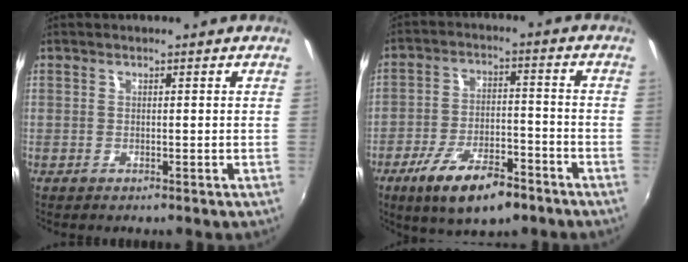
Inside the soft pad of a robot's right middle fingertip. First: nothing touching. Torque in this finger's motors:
{"motor_torque": [1.17, -0.97, 0.61, 0.15]}